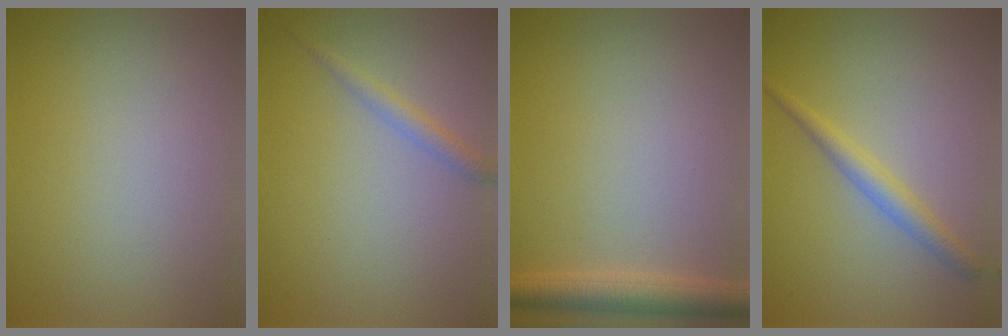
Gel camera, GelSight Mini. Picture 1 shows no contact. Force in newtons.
{"total": 1.4, "press": 1.4, "slide": 0.0}
{"total": 3.3, "press": 3.3, "slide": 0.2}
{"total": 2.2, "press": 2.2, "slide": 0.0}